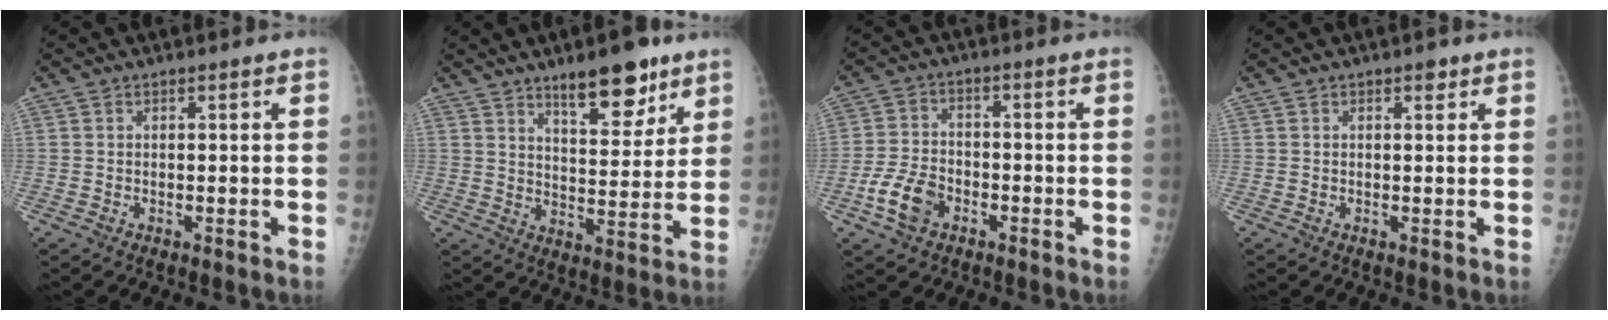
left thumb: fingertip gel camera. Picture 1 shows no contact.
{"total": 12.2, "force": [8.2, 4.4, 7.9], "torque": [-0.083, -0.052, 0.127]}
{"total": 7.3, "force": [-3.4, 4.8, 4.3], "torque": [-0.081, 0.016, -0.064]}
{"total": 1.3, "force": [0.8, 0.7, 0.8], "torque": [-0.003, -0.002, 0.008]}